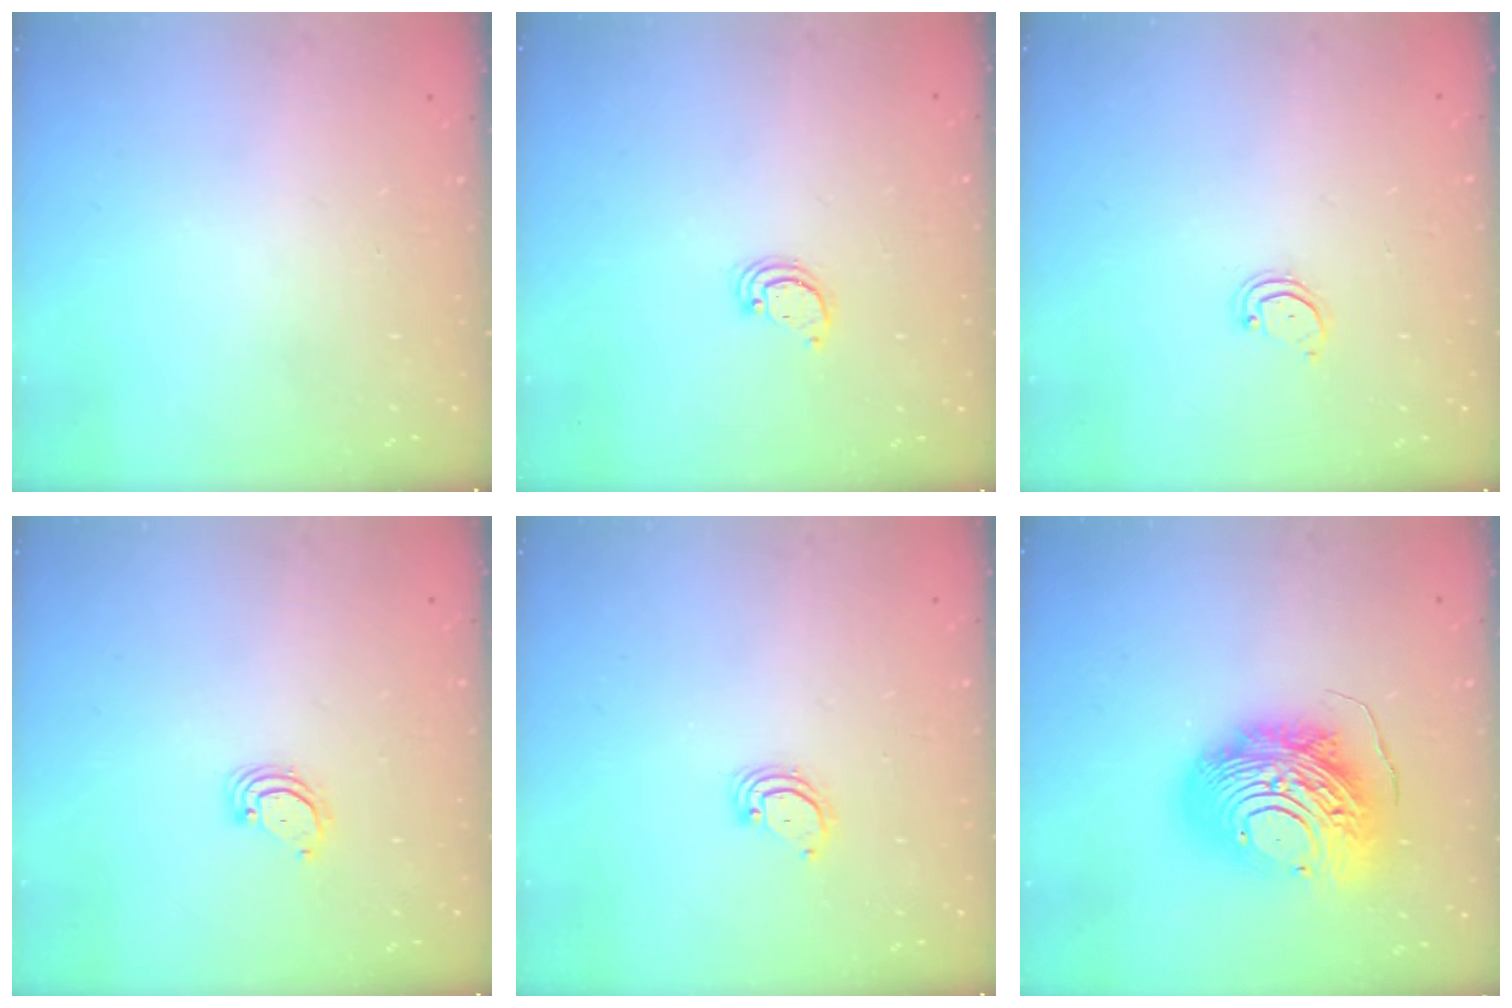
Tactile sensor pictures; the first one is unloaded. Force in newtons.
{"total": 2.6, "press": 2.6, "slide": 0.2}
{"total": 2.5, "press": 2.5, "slide": 0.2}
{"total": 2.9, "press": 2.9, "slide": 0.3}
{"total": 2.8, "press": 2.8, "slide": 0.2}
{"total": 17.9, "press": 17.8, "slide": 1.9}